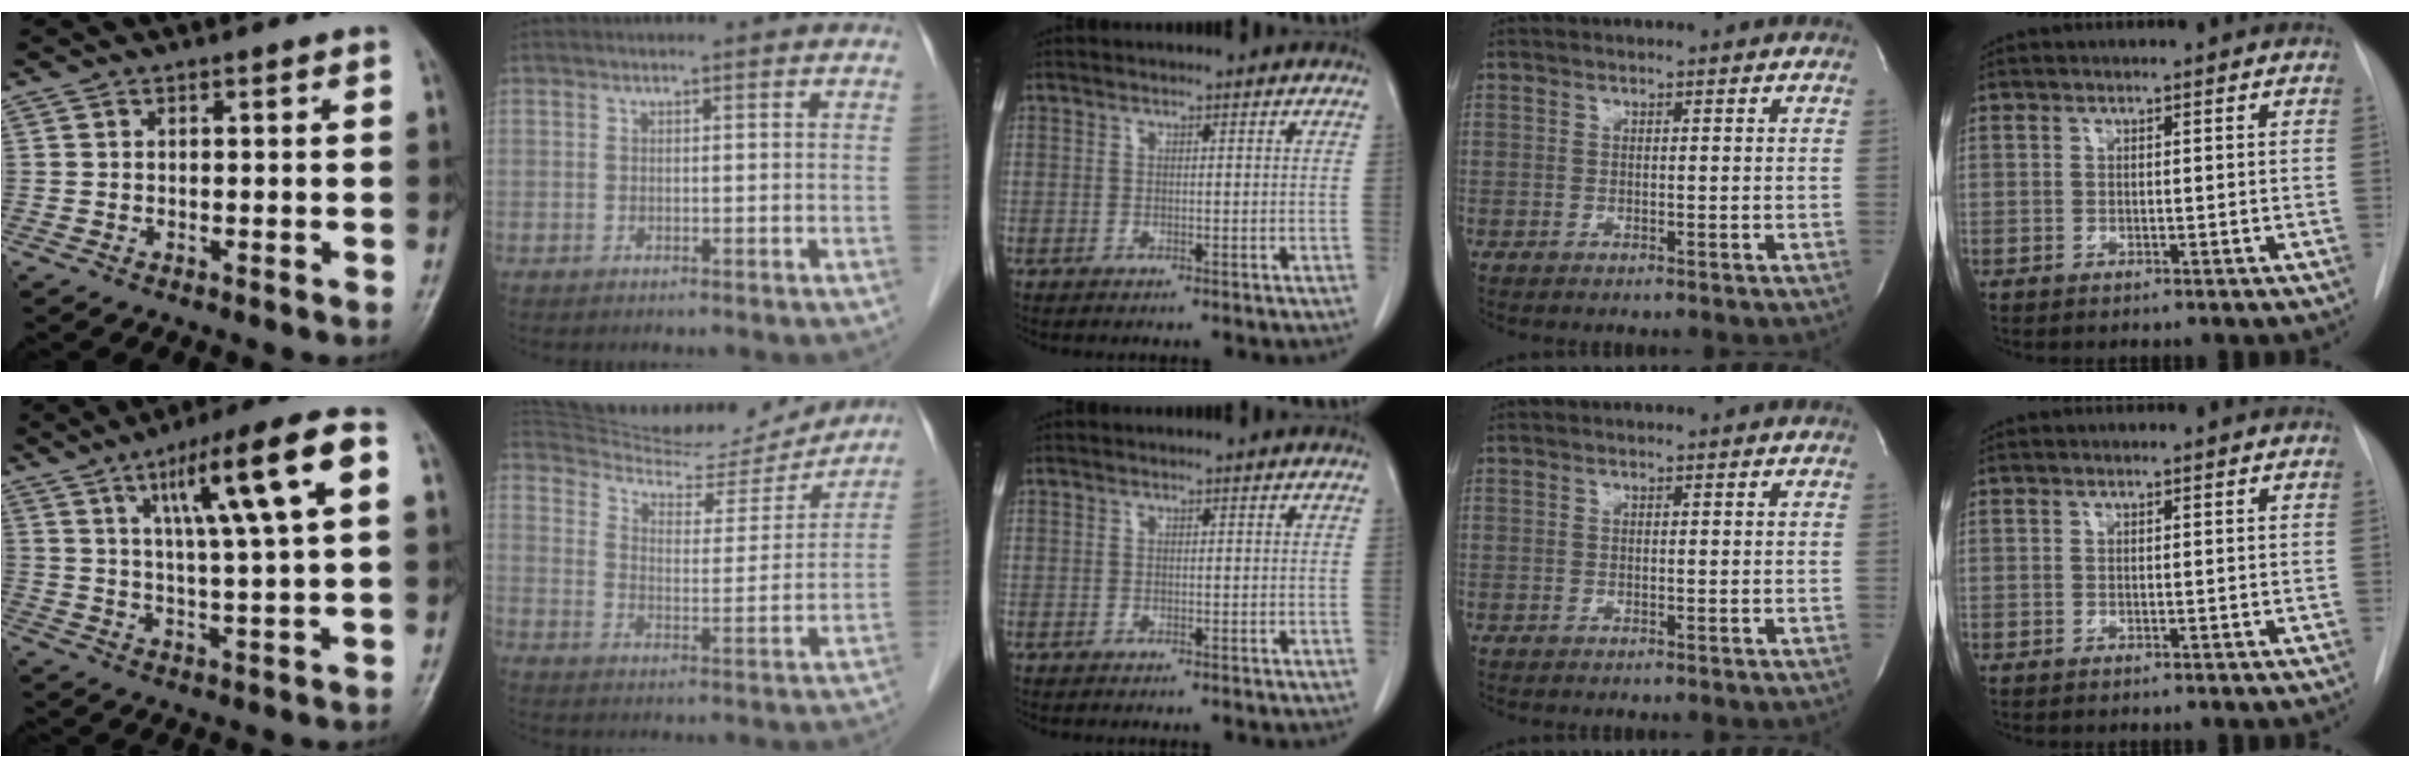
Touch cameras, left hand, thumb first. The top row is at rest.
{"thumb": {"total": 16.3, "force": [6.0, 2.1, 15.1], "torque": [-0.243, 0.002, 0.094]}, "index": {"total": 20.8, "force": [19.7, 4.4, 5.1], "torque": [-0.087, -0.024, 0.282]}}